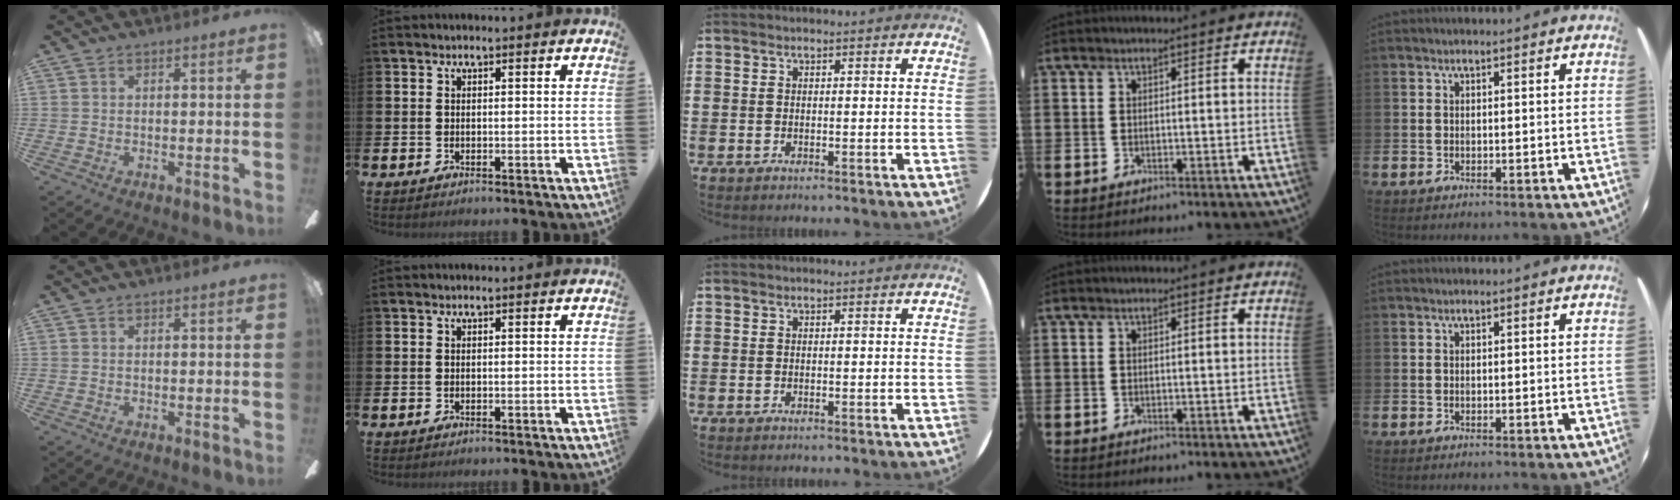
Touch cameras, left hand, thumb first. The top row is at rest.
{}